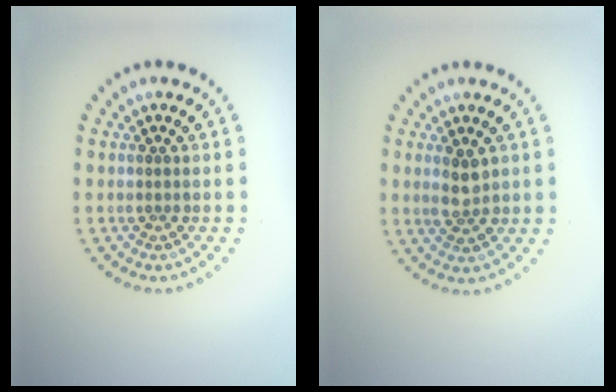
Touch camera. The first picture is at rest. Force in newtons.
{"total": 2.1, "press": 2.1, "slide": 0.3}